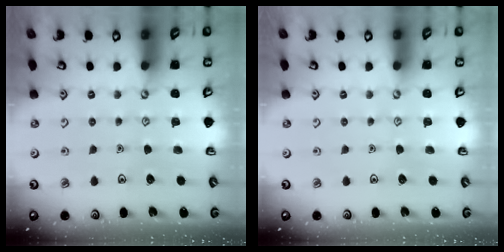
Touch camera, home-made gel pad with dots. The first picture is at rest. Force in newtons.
{"total": 0.0}